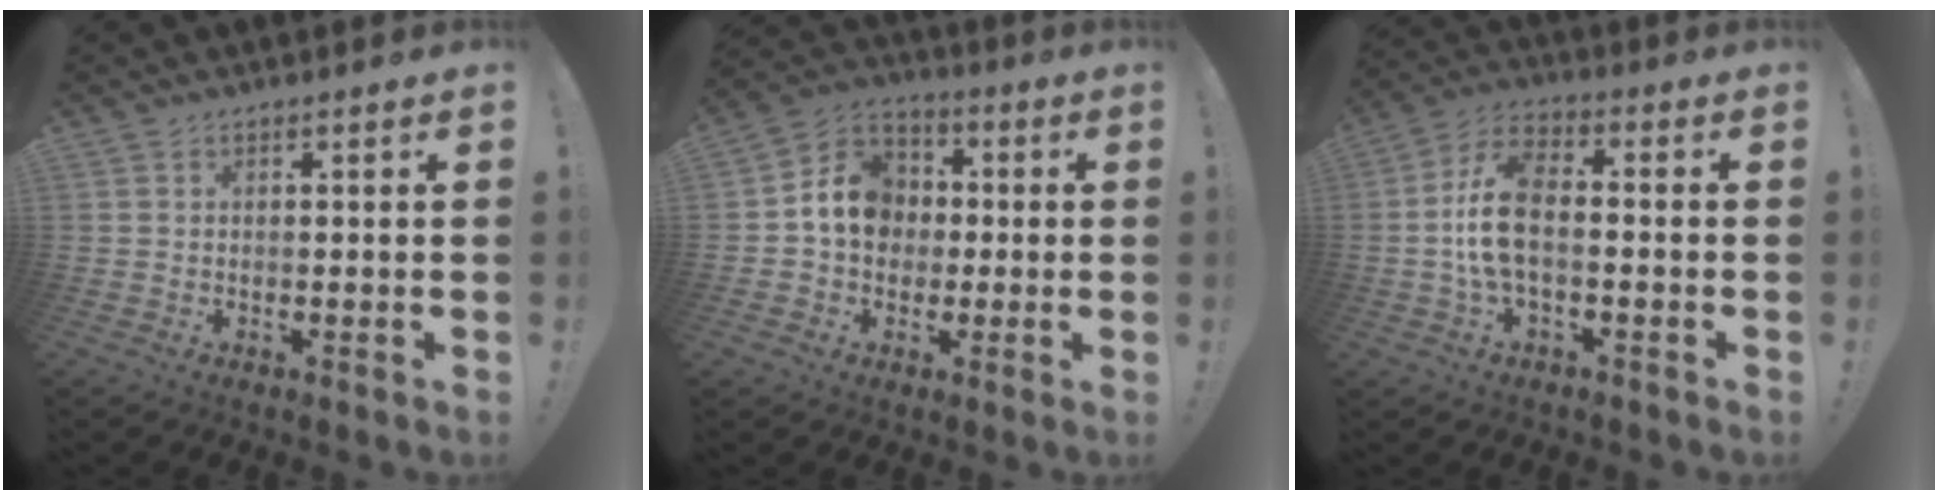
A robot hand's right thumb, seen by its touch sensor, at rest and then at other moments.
{"total": 11.7, "force": [0.1, 10.4, 5.4], "torque": [-0.073, 0.013, 0.010]}
{"total": 11.7, "force": [-1.4, 5.9, 10.0], "torque": [-0.210, 0.012, -0.022]}